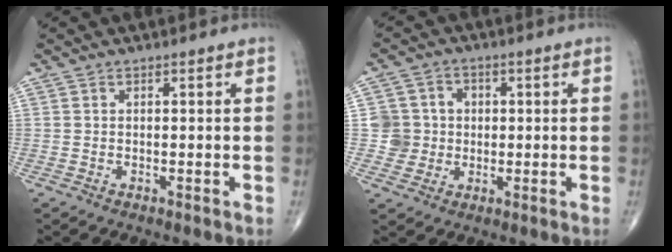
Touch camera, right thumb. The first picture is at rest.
{"total": 6.5, "force": [0.1, 6.5, 1.0], "torque": [0.018, 0.010, -0.001]}